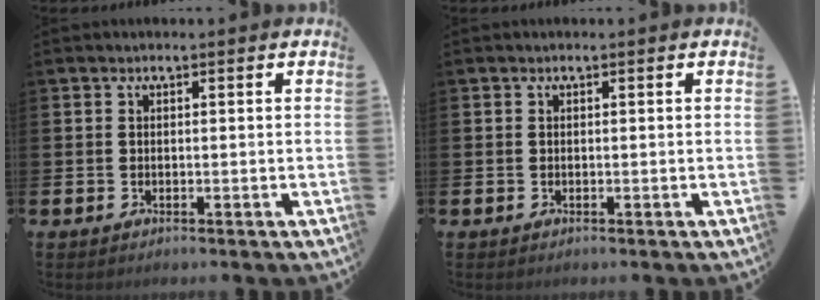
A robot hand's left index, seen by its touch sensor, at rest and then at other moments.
{"total": 0.0}